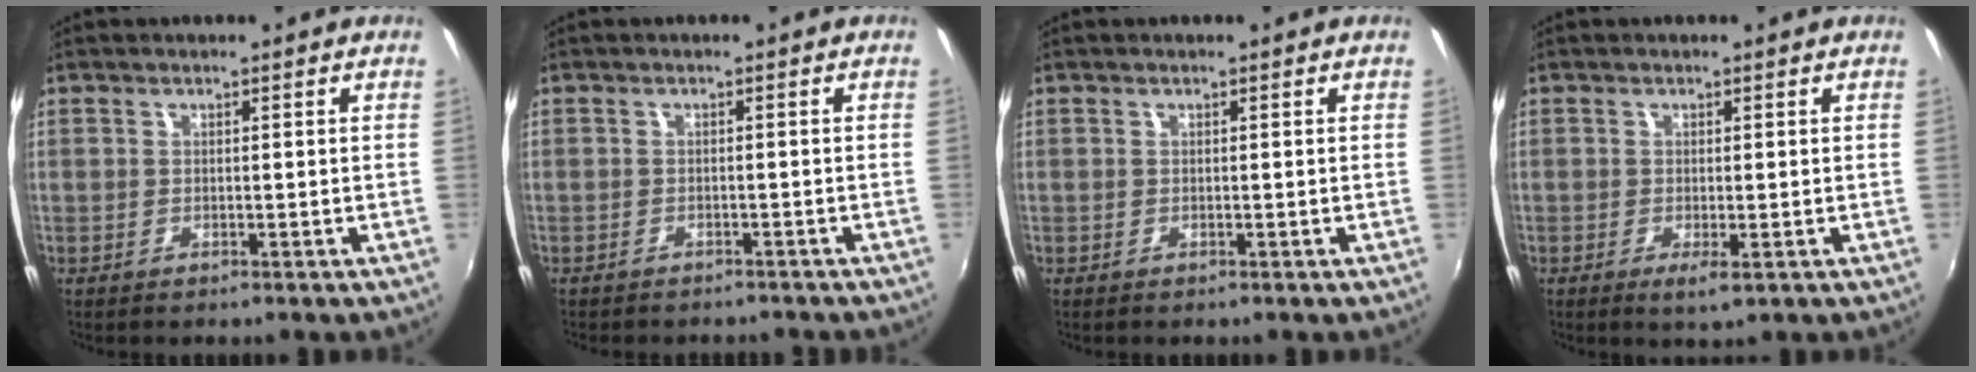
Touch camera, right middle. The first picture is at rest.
{"total": 4.0, "force": [-3.6, 1.0, 1.3], "torque": [-0.033, -0.011, -0.049]}
{"total": 0.0}
{"total": 2.1, "force": [-0.6, 0.2, 2.0], "torque": [-0.038, -0.009, -0.007]}